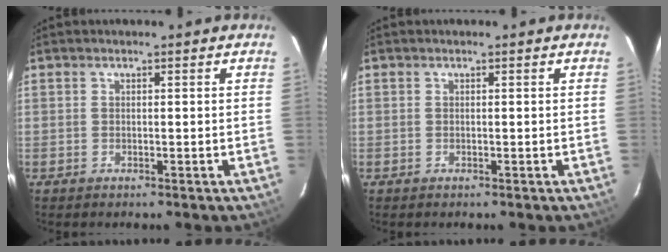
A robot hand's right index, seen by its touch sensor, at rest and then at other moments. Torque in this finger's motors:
{"motor_torque": [0.00, 0.00, 0.00, 0.00]}